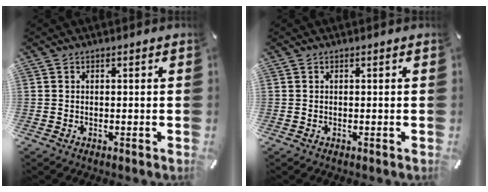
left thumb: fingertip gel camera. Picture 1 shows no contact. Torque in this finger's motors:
{"motor_torque": [0.00, 0.00, -0.01, -0.01, 0.00]}